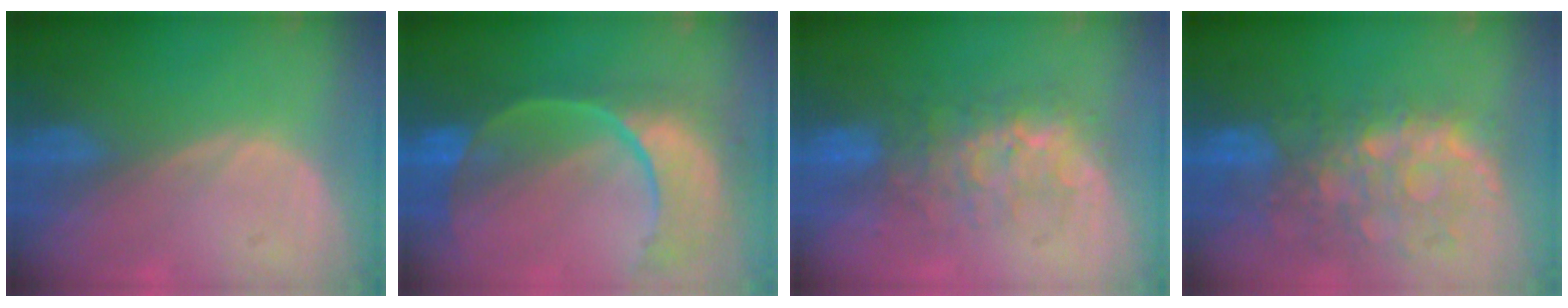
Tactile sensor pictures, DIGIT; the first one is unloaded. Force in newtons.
{"total": 11.6, "press": 9.6, "slide": 6.5}
{"total": 8.1, "press": 7.8, "slide": 2.3}
{"total": 10.9, "press": 9.5, "slide": 5.2}